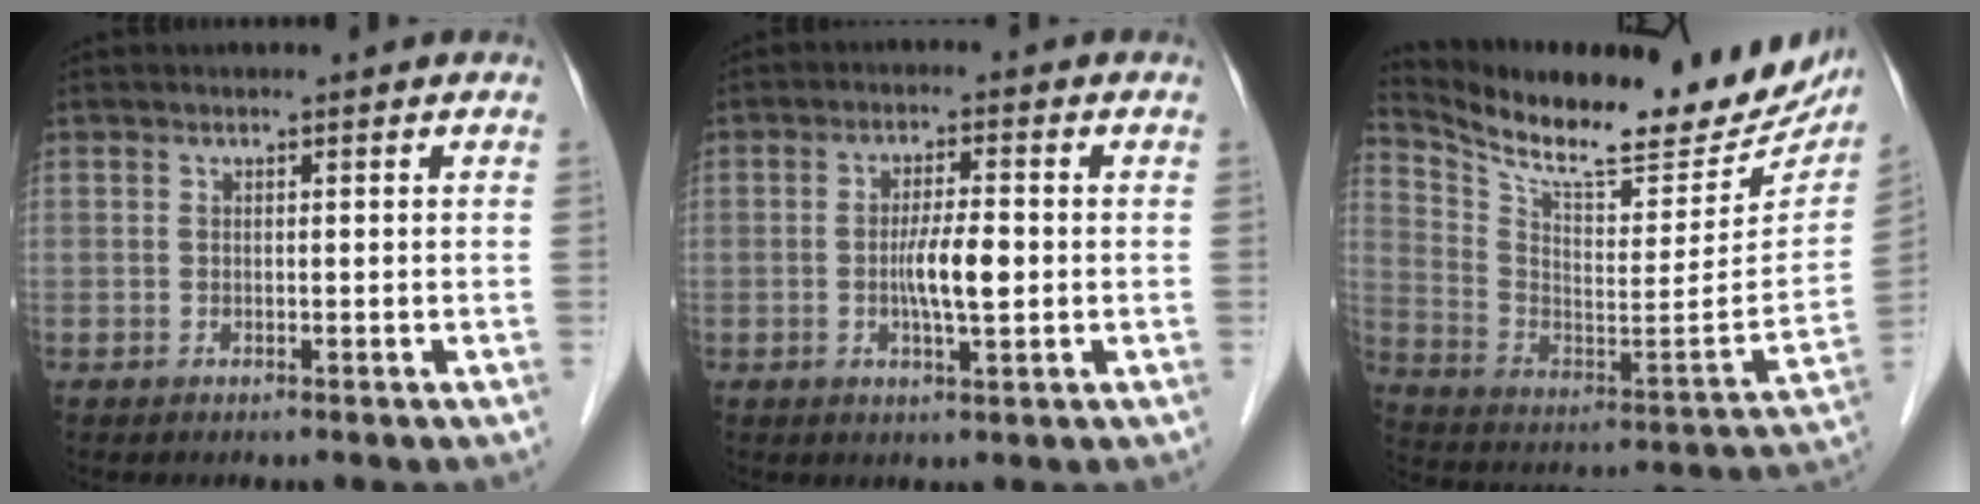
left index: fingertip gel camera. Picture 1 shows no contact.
{"total": 5.2, "force": [-0.6, 0.8, 5.1], "torque": [-0.097, -0.003, -0.011]}
{"total": 25.6, "force": [21.8, 6.4, 11.8], "torque": [-0.200, -0.043, 0.316]}